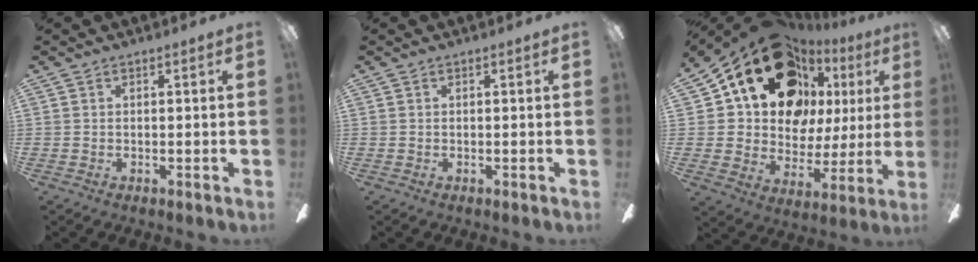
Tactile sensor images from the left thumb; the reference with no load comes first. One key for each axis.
{"total": 0.0}
{"total": 22.2, "fx": 12.0, "fy": 14.7, "fz": 11.5, "tx": -0.196, "ty": -0.065, "tz": 0.228}